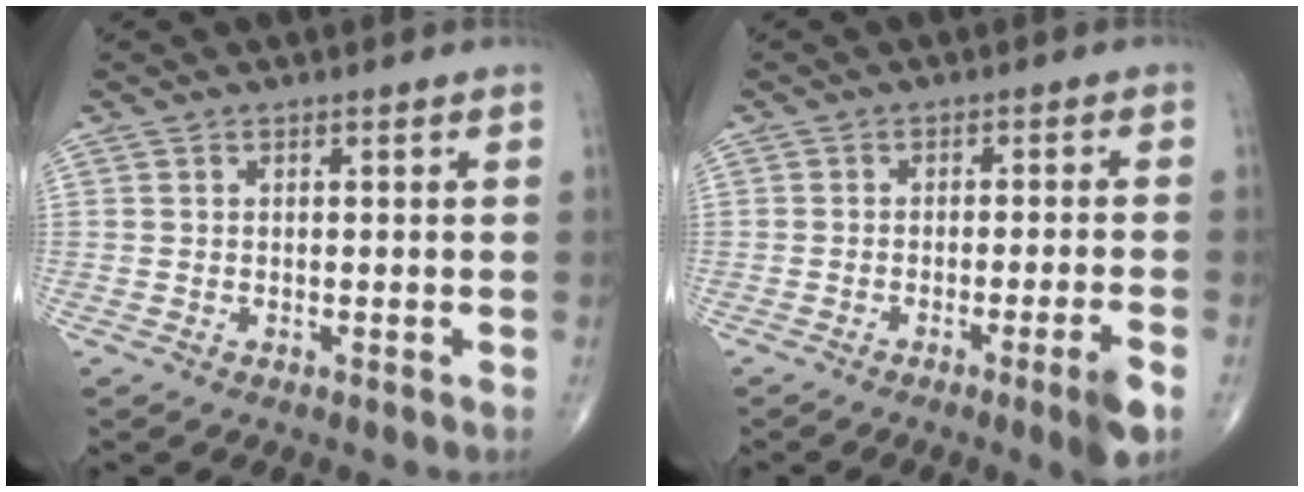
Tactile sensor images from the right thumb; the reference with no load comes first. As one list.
[{"total": 5.0, "force": [-2.8, -0.2, 4.2], "torque": [-0.068, 0.004, -0.044]}]